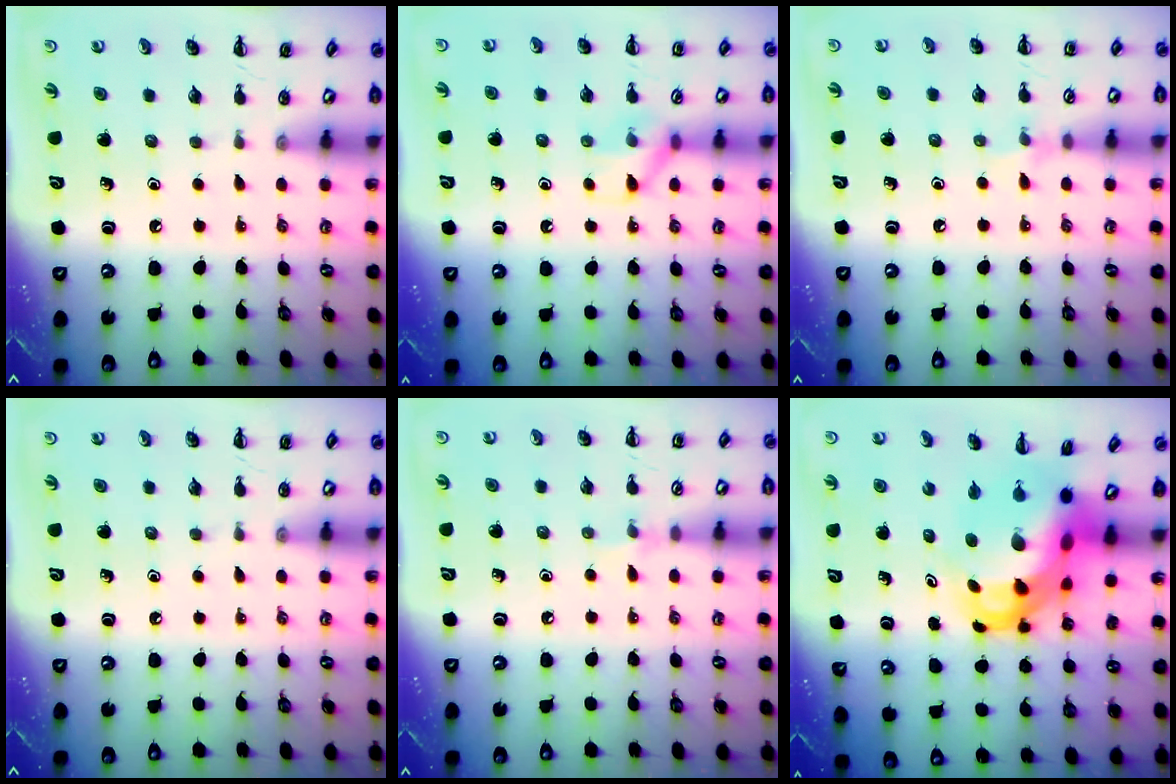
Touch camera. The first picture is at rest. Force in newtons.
{"total": 7.9, "press": 7.9, "slide": 0.6}
{"total": 5.3, "press": 5.0, "slide": 1.9}
{"total": 0.0}
{"total": 4.6, "press": 4.3, "slide": 1.7}
{"total": 10.3, "press": 10.0, "slide": 2.6}